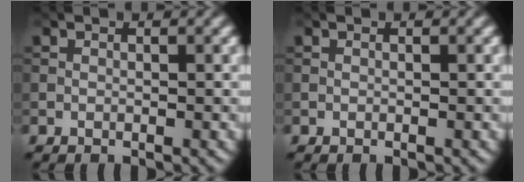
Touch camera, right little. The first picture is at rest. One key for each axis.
{"total": 0.0}